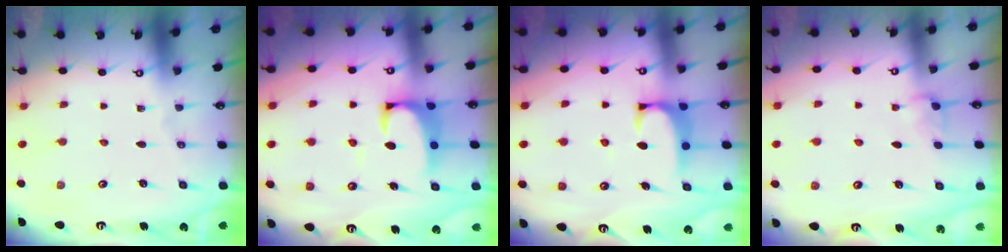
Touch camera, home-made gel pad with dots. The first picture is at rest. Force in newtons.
{"total": 2.8, "press": 2.4, "slide": 1.4}
{"total": 2.0, "press": 2.0, "slide": 0.3}
{"total": 2.8, "press": 2.8, "slide": 0.4}